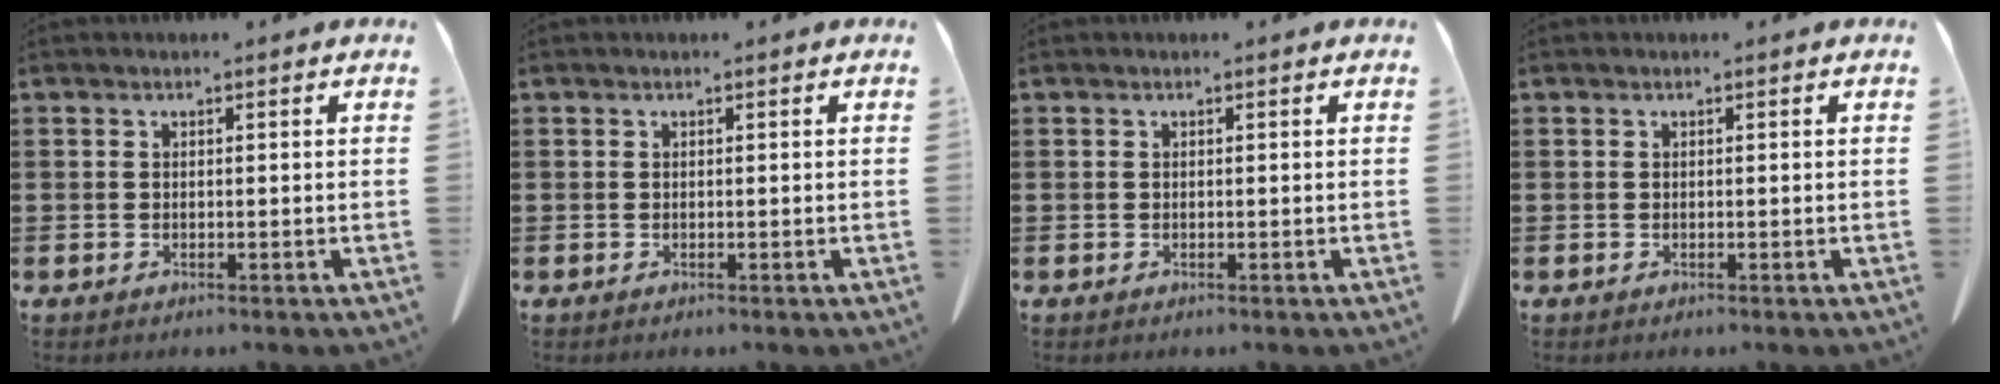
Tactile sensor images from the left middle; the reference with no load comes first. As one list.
[{"total": 0.0}, {"total": 0.0}, {"total": 0.0}]